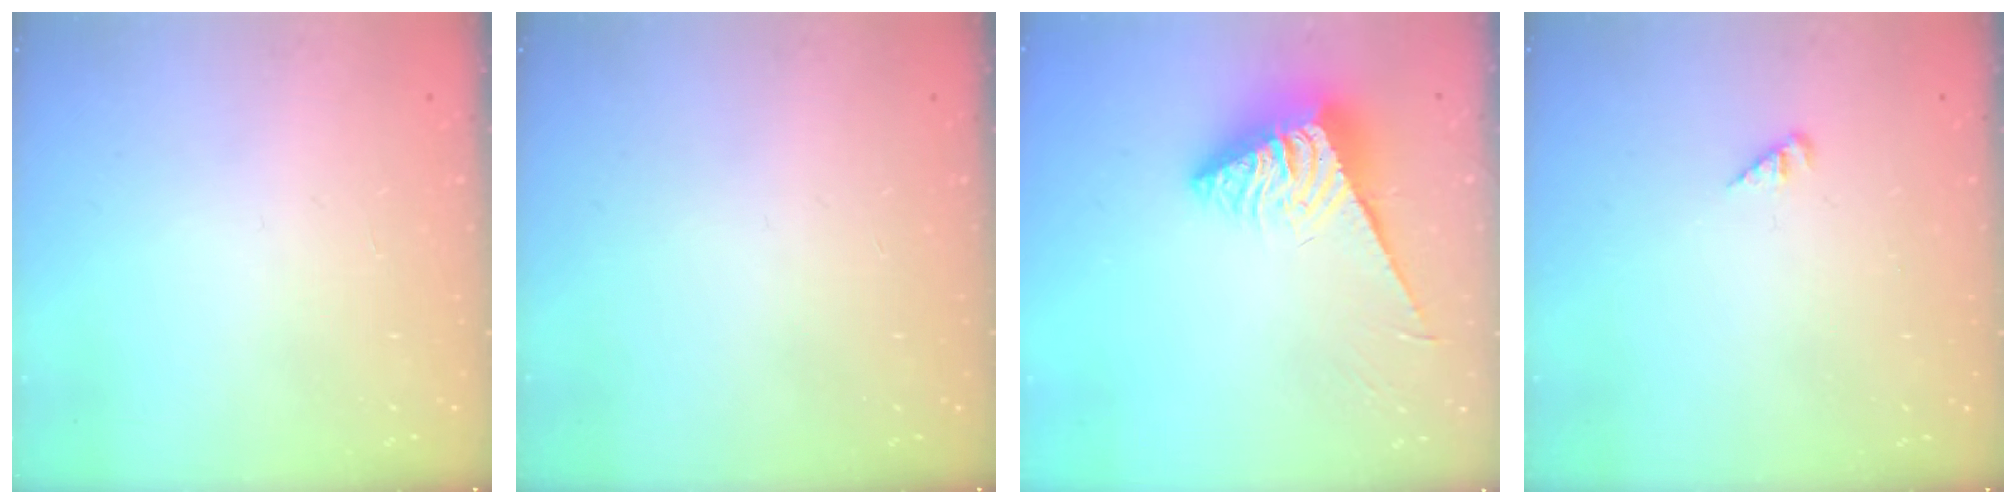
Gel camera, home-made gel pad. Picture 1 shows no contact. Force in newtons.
{"total": 0.0}
{"total": 7.0, "press": 7.0, "slide": 0.3}
{"total": 3.0, "press": 2.9, "slide": 0.3}